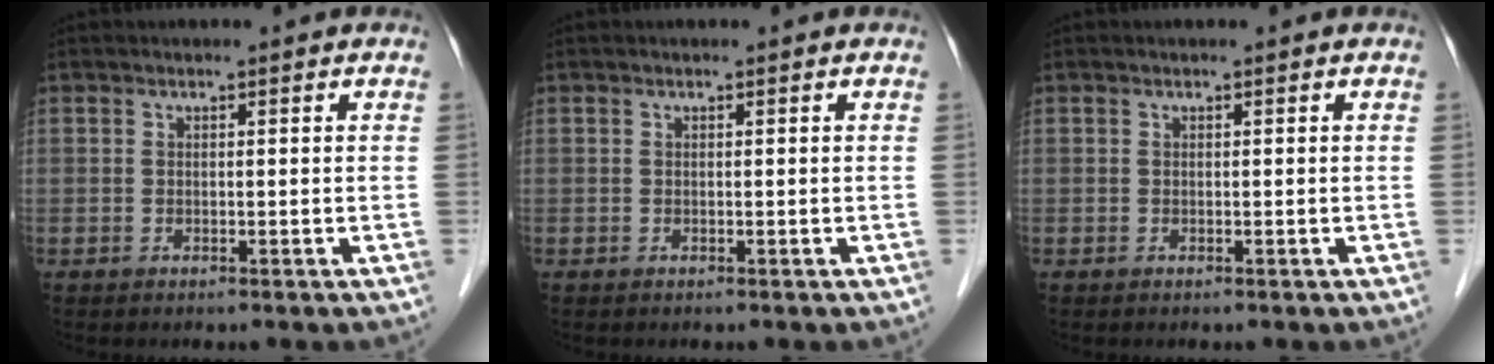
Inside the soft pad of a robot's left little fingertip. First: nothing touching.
{"total": 0.0}
{"total": 0.0}